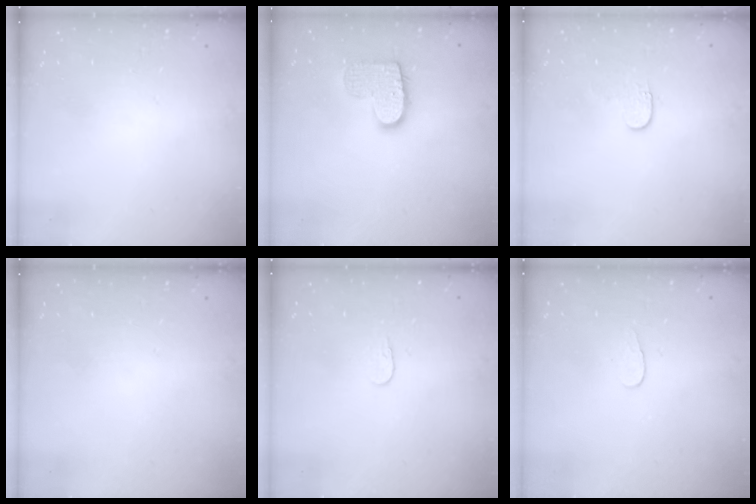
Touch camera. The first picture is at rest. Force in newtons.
{"total": 11.2, "press": 11.2, "slide": 0.7}
{"total": 3.4, "press": 3.4, "slide": 0.4}
{"total": 0.0}
{"total": 3.7, "press": 3.7, "slide": 0.3}
{"total": 3.9, "press": 3.9, "slide": 0.4}